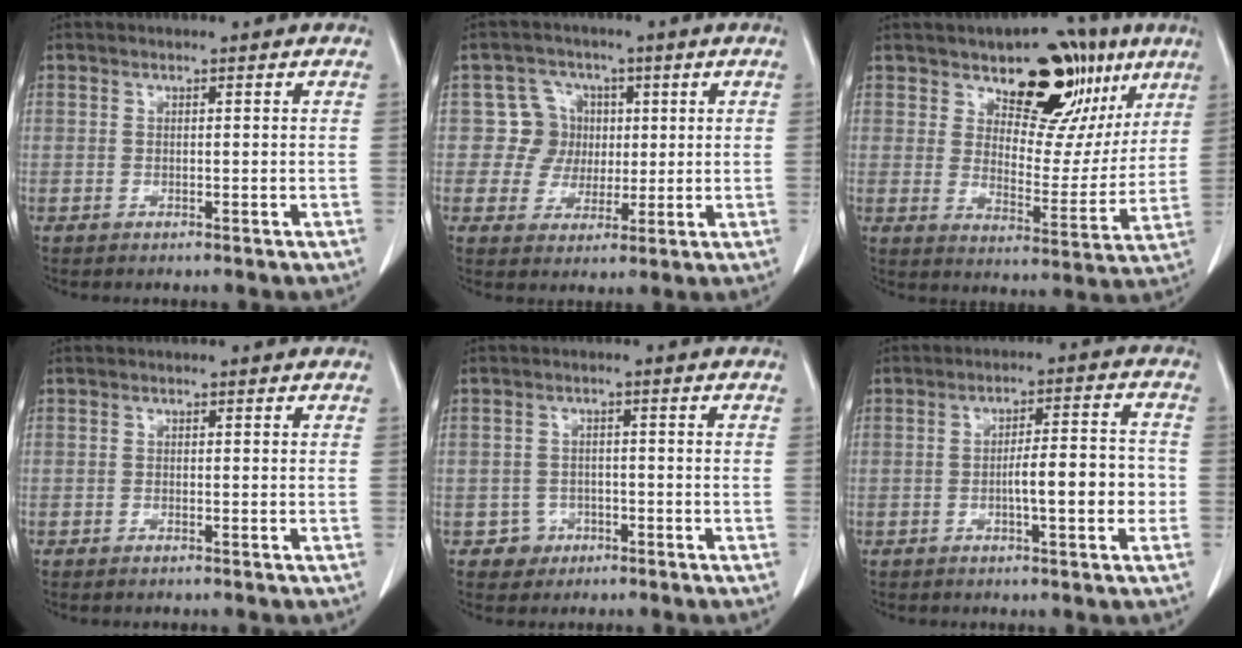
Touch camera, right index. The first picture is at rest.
{"total": 6.1, "force": [1.0, 6.0, 0.4], "torque": [0.004, 0.019, 0.019]}
{"total": 15.0, "force": [8.9, 7.9, 9.2], "torque": [-0.095, 0.004, 0.135]}
{"total": 0.7, "force": [-0.5, 0.1, 0.4], "torque": [-0.013, -0.001, -0.007]}
{"total": 3.3, "force": [-1.5, 2.9, -0.2], "torque": [0.012, 0.017, -0.021]}
{"total": 7.7, "force": [-1.9, 1.2, 7.4], "torque": [-0.118, 0.018, -0.028]}